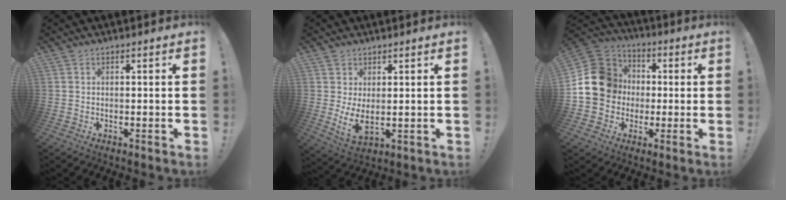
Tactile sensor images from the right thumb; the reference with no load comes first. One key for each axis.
{"total": 5.8, "fx": 1.6, "fy": 2.9, "fz": 4.8, "tx": -0.075, "ty": -0.023, "tz": 0.033}
{"total": 17.7, "fx": 1.3, "fy": 15.7, "fz": 8.0, "tx": -0.129, "ty": 0.010, "tz": 0.044}